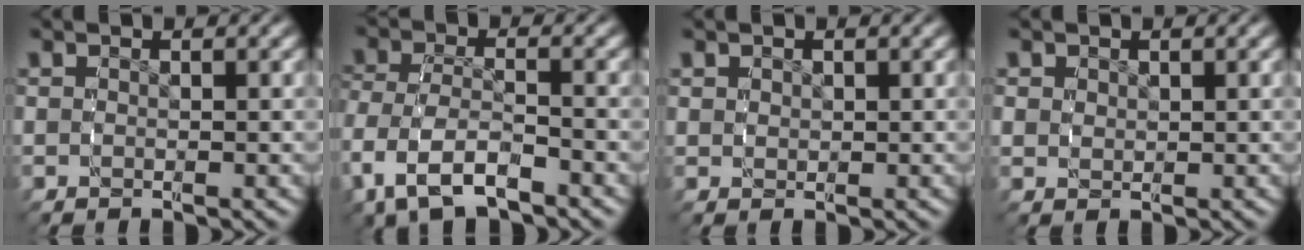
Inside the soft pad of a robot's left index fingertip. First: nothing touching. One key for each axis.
{"total": 5.1, "fx": -2.3, "fy": 3.1, "fz": 3.4, "tx": -0.090, "ty": -0.031, "tz": -0.021}
{"total": 0.6, "fx": 0.5, "fy": 0.3, "fz": 0.2, "tx": -0.003, "ty": -0.009, "tz": 0.019}
{"total": 1.3, "fx": 0.7, "fy": 1.0, "fz": 0.5, "tx": -0.015, "ty": -0.013, "tz": 0.024}